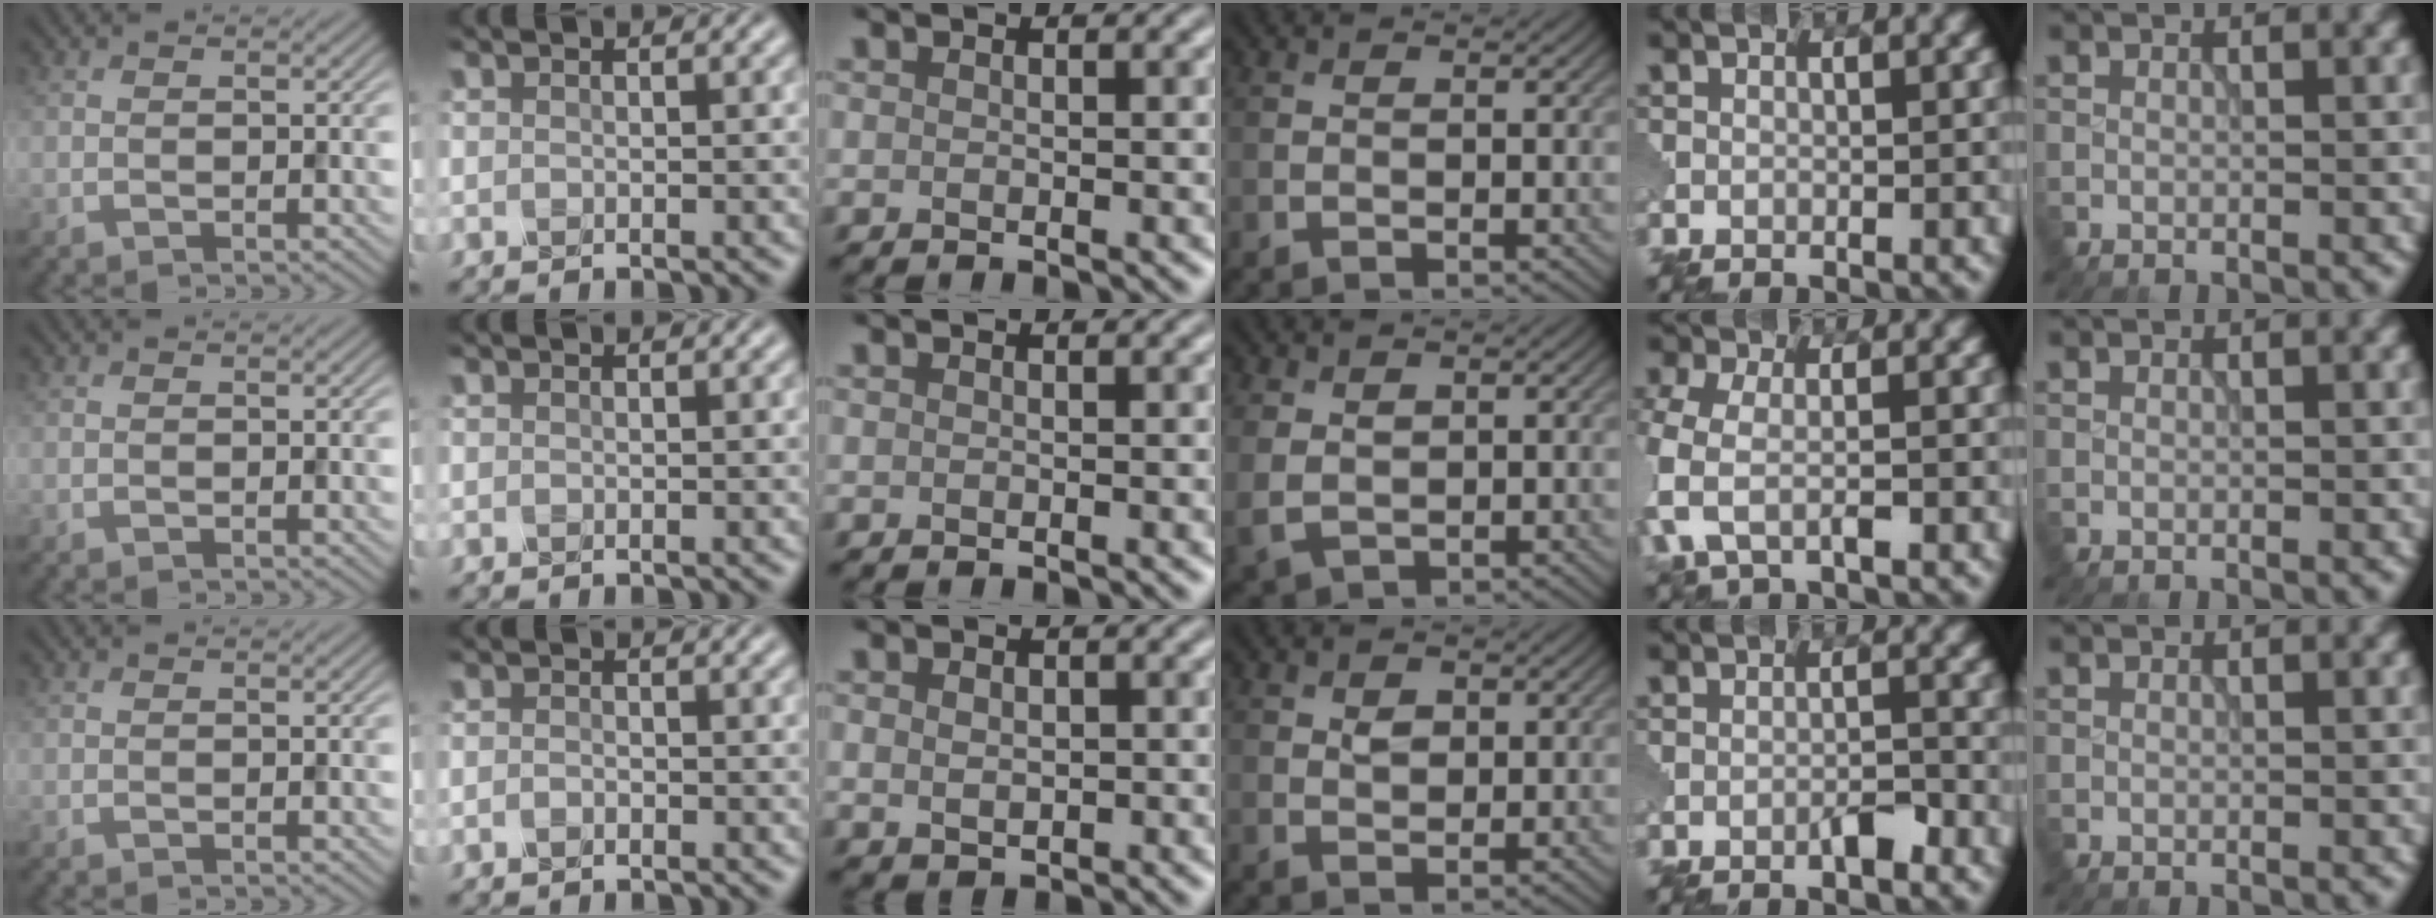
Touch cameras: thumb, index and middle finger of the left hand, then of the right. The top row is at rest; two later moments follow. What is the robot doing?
{"motion": "insert", "object": "pin"}